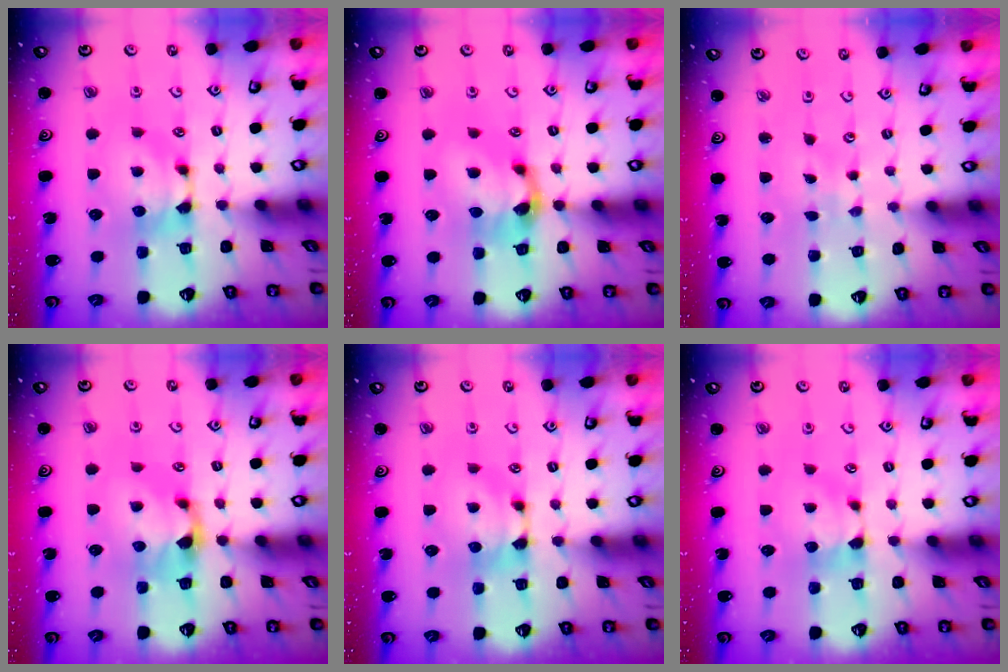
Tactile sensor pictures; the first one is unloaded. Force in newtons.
{"total": 2.1, "press": 1.3, "slide": 1.7}
{"total": 5.5, "press": 5.5, "slide": 0.2}
{"total": 0.7, "press": 0.4, "slide": 0.6}
{"total": 0.0}
{"total": 0.0}